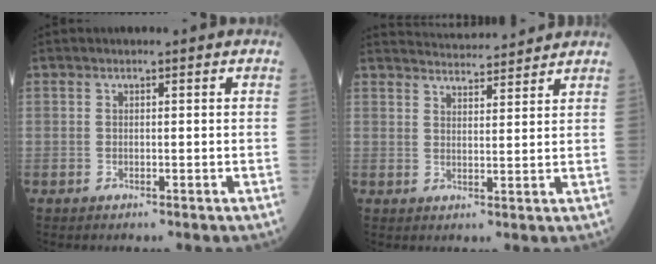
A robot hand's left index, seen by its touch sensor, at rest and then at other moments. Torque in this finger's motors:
{"motor_torque": [-0.03, -0.21, -0.13, -0.03]}